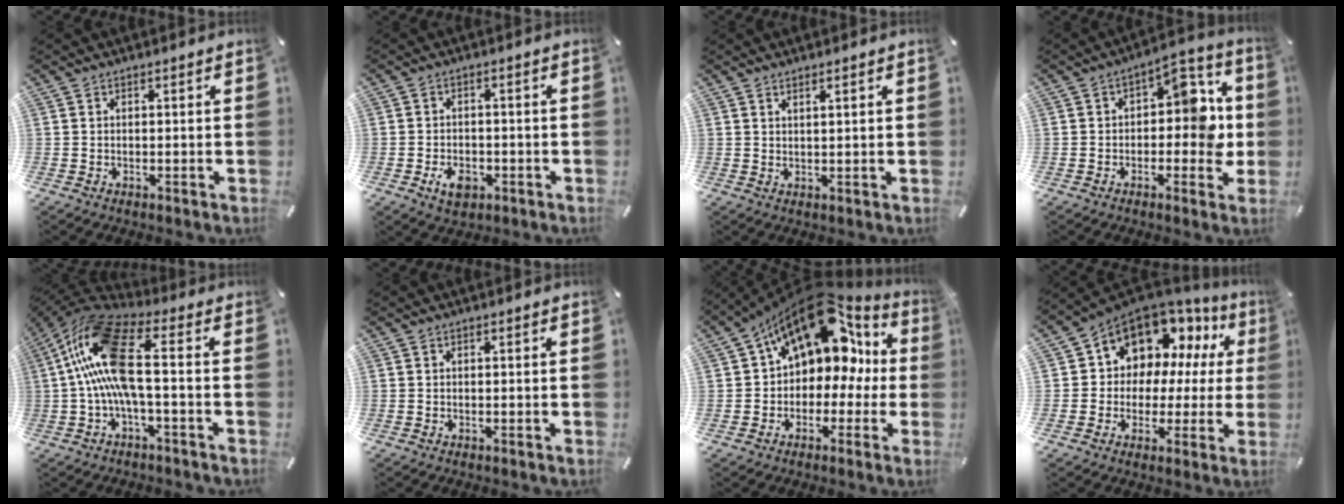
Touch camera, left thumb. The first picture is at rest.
{"total": 4.9, "force": [-2.0, 3.4, 2.8], "torque": [-0.050, 0.003, -0.038]}
{"total": 1.6, "force": [1.3, -0.2, 1.0], "torque": [-0.020, -0.004, 0.023]}
{"total": 10.4, "force": [0.2, 6.3, 8.3], "torque": [-0.095, -0.005, -0.002]}
{"total": 16.6, "force": [0.3, 5.6, 15.6], "torque": [-0.327, -0.004, -0.001]}
{"total": 0.0}
{"total": 17.3, "force": [8.2, 11.1, 10.5], "torque": [-0.161, -0.059, 0.136]}
{"total": 11.3, "force": [7.2, 8.1, 3.0], "torque": [-0.068, -0.065, 0.136]}